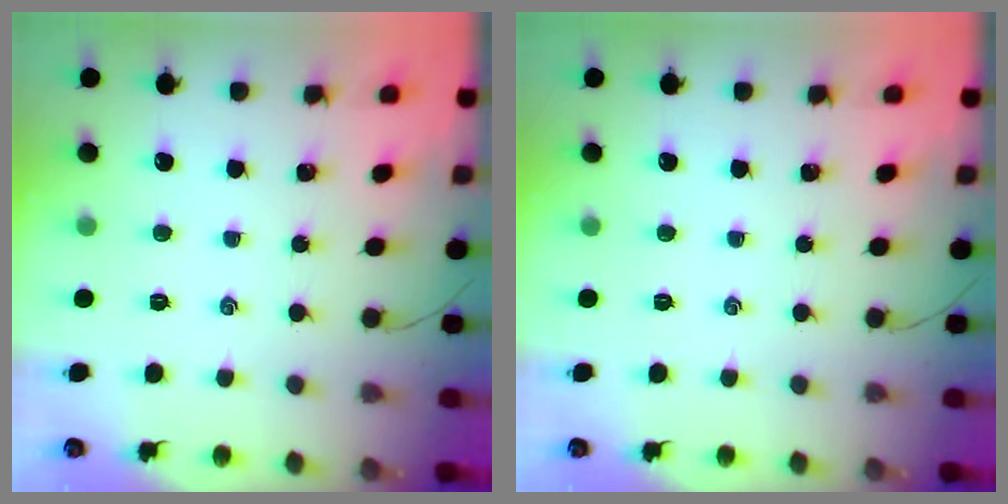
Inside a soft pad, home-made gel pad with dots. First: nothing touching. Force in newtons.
{"total": 0.0}